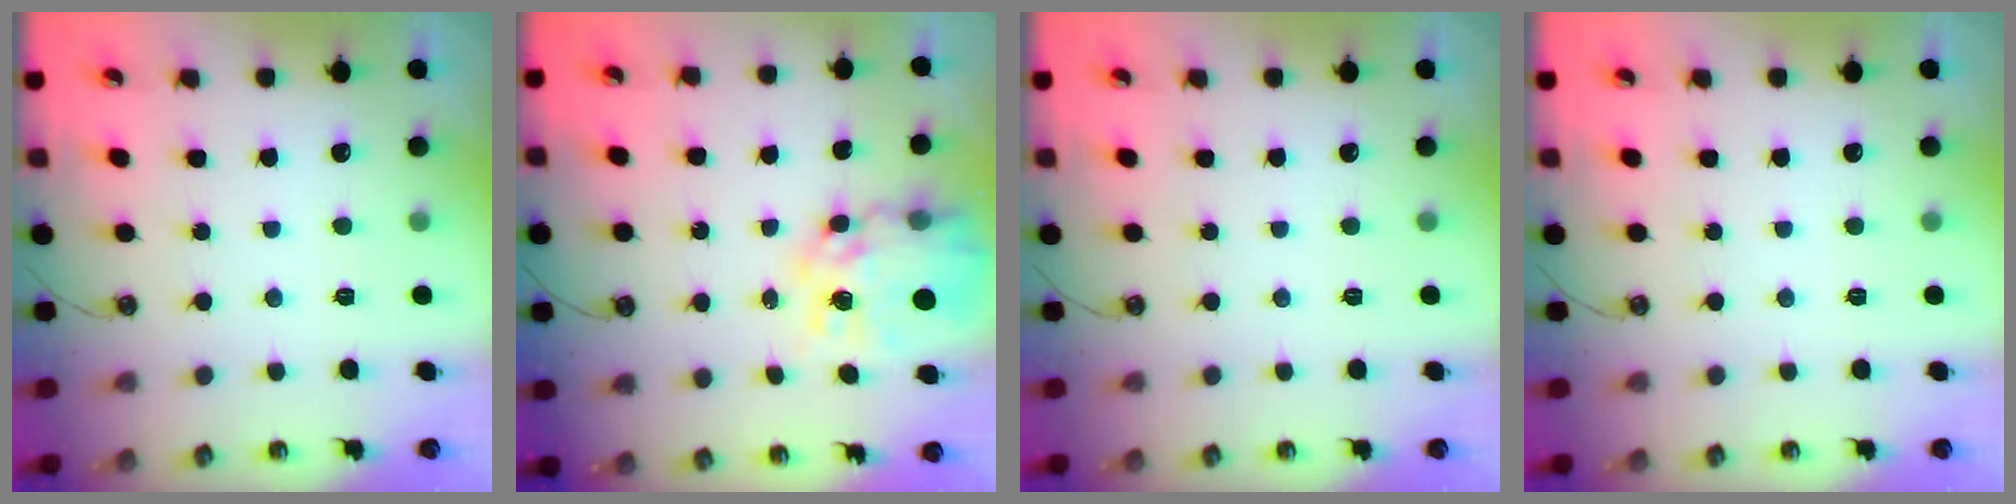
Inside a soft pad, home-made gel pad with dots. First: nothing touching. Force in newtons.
{"total": 14.4, "press": 14.3, "slide": 1.2}
{"total": 0.0}
{"total": 0.0}